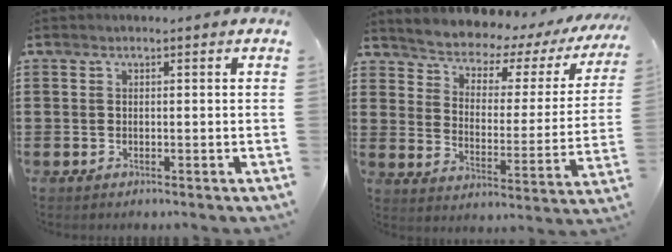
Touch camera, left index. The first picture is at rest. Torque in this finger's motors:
{"motor_torque": [1.99, 0.15, 1.05, 0.07]}